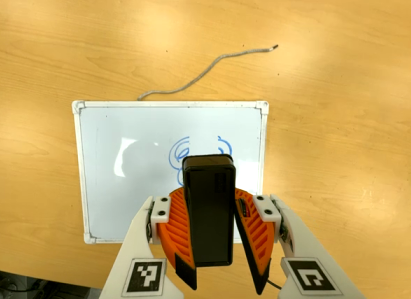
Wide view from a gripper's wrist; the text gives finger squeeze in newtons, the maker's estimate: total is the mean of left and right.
{"total": 9.3, "left": 9.8, "right": 8.8}